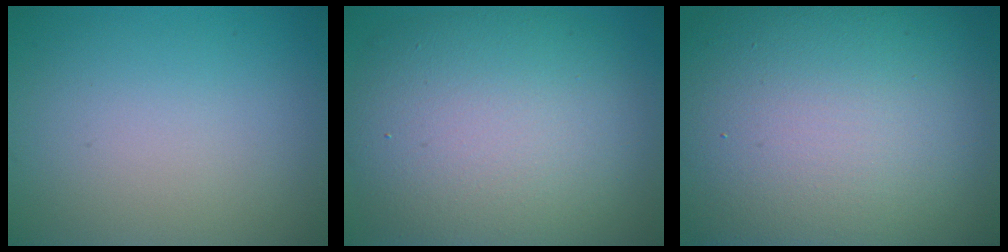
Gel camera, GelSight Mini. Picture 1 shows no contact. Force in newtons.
{"total": 11.8, "press": 11.8, "slide": 0.8}
{"total": 21.0, "press": 20.9, "slide": 1.1}